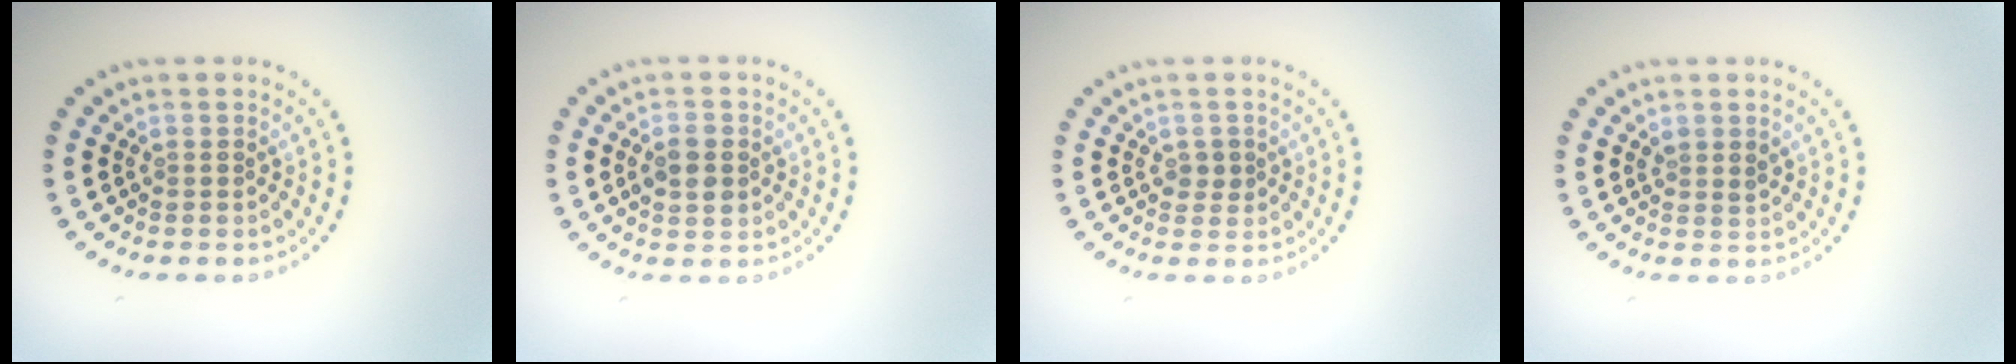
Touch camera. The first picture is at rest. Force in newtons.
{"total": 2.5, "press": 2.5, "slide": 0.1}
{"total": 1.1, "press": 1.1, "slide": 0.3}
{"total": 1.0, "press": 0.9, "slide": 0.5}